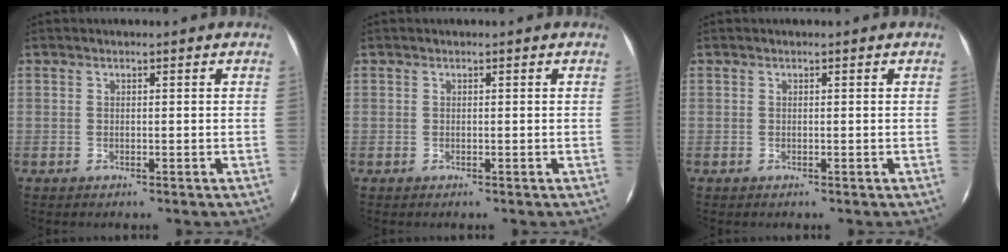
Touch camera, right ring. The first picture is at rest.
{"total": 0.0}
{"total": 0.0}